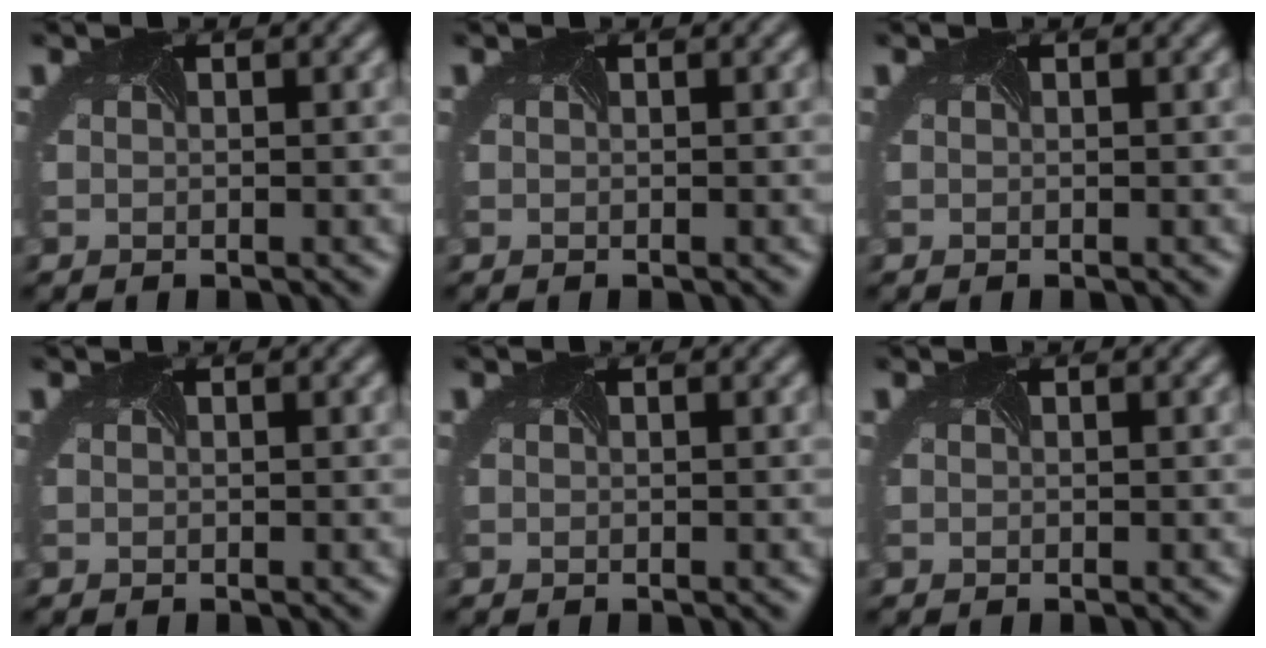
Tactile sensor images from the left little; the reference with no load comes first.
{"total": 0.0}
{"total": 0.0}
{"total": 0.0}
{"total": 0.0}
{"total": 0.0}